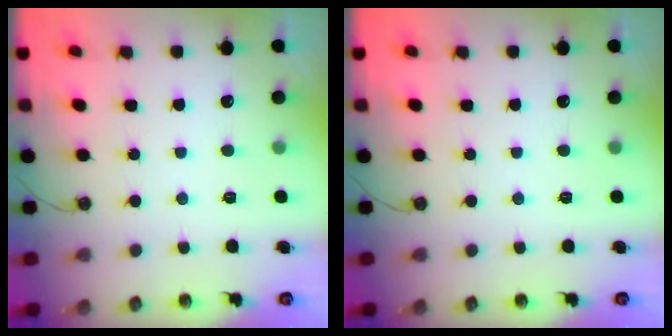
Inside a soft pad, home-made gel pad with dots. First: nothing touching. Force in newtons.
{"total": 0.0}